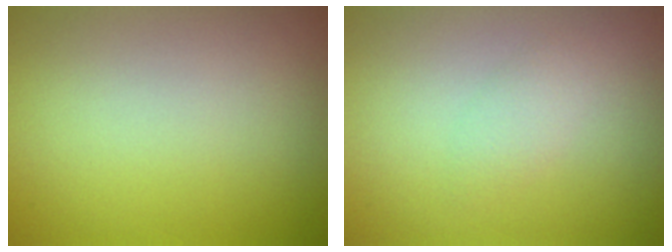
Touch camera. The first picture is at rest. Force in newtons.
{"total": 1.3, "press": 1.3, "slide": 0.1}